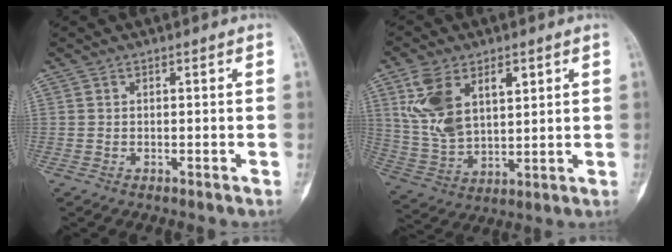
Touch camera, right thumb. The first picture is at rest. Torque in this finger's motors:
{"motor_torque": [-0.31, 0.54, 0.78, 0.77, 0.17]}